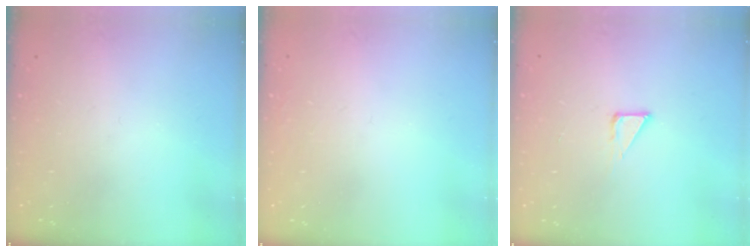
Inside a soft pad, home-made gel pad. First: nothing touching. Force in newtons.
{"total": 1.5, "press": 1.5, "slide": 0.1}
{"total": 5.8, "press": 5.8, "slide": 0.2}